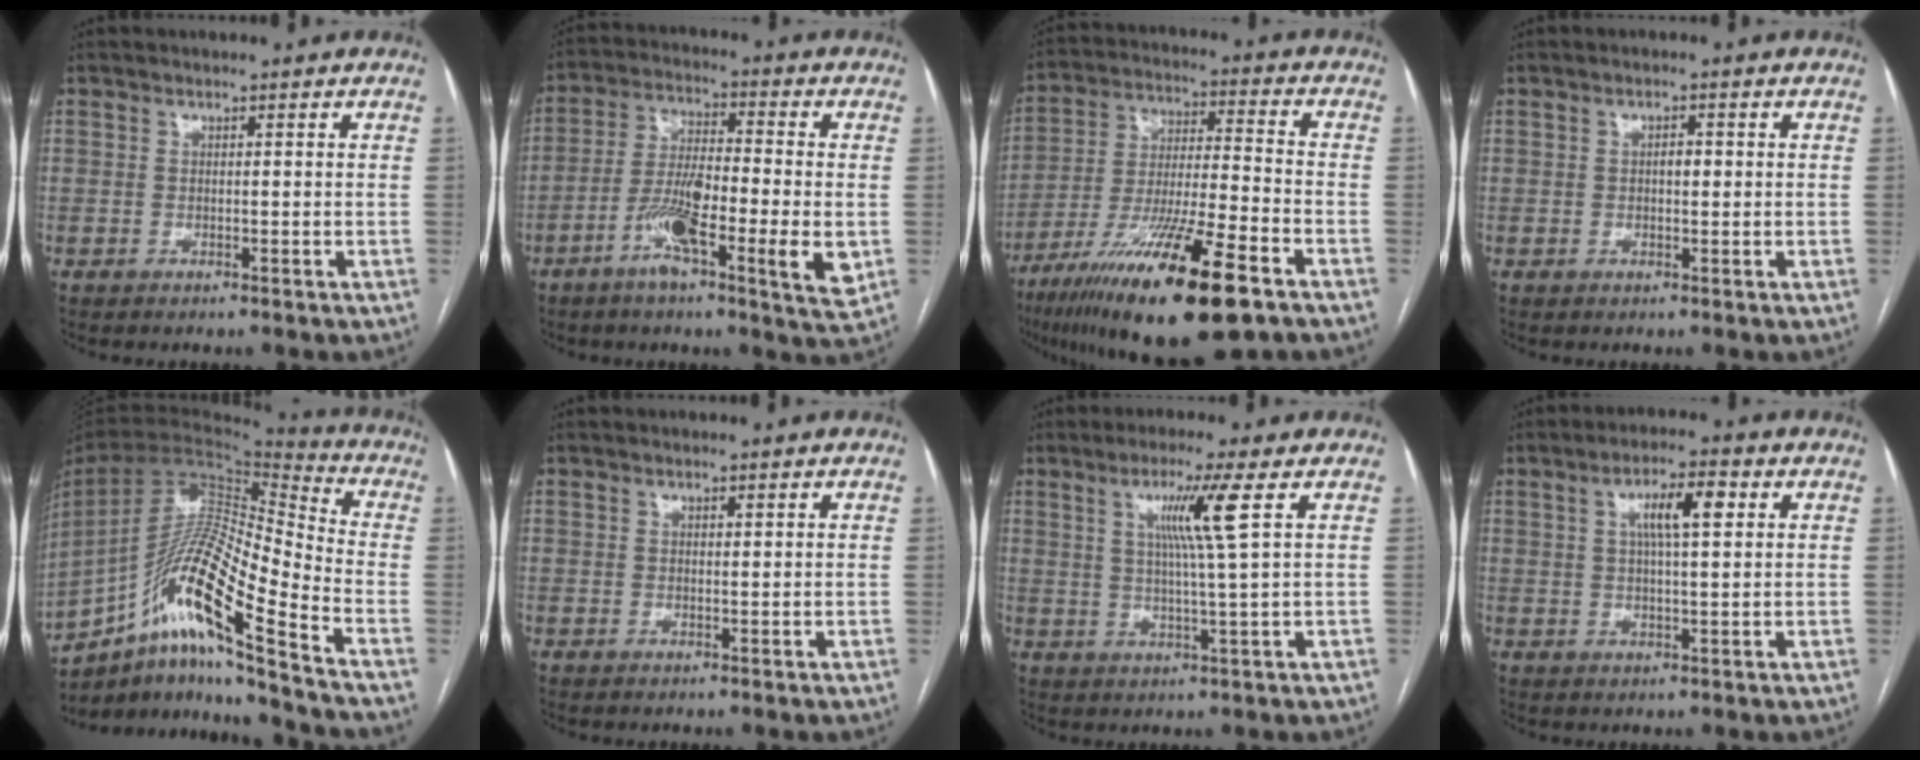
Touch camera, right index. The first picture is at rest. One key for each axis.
{"total": 19.4, "fx": -6.0, "fy": 2.9, "fz": 18.2, "tx": -0.289, "ty": -0.011, "tz": -0.099}
{"total": 21.1, "fx": -12.6, "fy": 2.0, "fz": 16.8, "tx": -0.289, "ty": -0.044, "tz": -0.219}
{"total": 1.6, "fx": 0.1, "fy": 0.7, "fz": 1.4, "tx": -0.021, "ty": 0.003, "tz": 0.000}
{"total": 18.9, "fx": -11.3, "fy": 0.3, "fz": 15.1, "tx": -0.307, "ty": -0.003, "tz": -0.209}
{"total": 0.6, "fx": 0.3, "fy": 0.2, "fz": 0.5, "tx": -0.008, "ty": -0.002, "tz": 0.004}
{"total": 7.2, "fx": 2.5, "fy": -1.6, "fz": 6.5, "tx": -0.121, "ty": -0.004, "tz": 0.049}
{"total": 6.4, "fx": 2.0, "fy": 1.2, "fz": 5.9, "tx": -0.106, "ty": 0.012, "tz": 0.034}